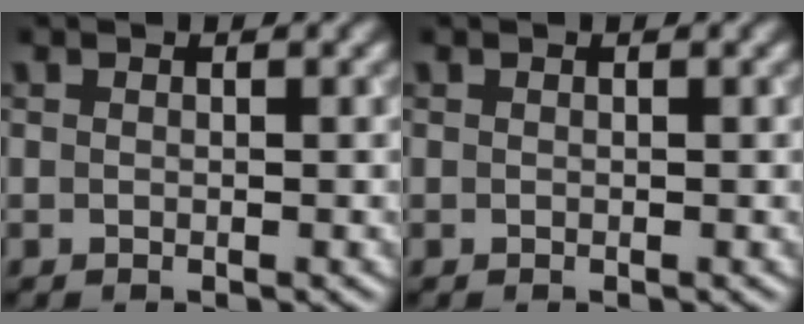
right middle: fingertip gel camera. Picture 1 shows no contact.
{"total": 0.0}